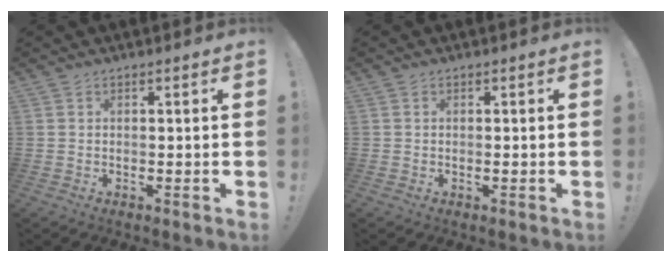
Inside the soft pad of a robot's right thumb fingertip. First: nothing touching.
{"total": 0.5, "force": [-0.3, 0.2, 0.4], "torque": [0.000, -0.003, -0.007]}